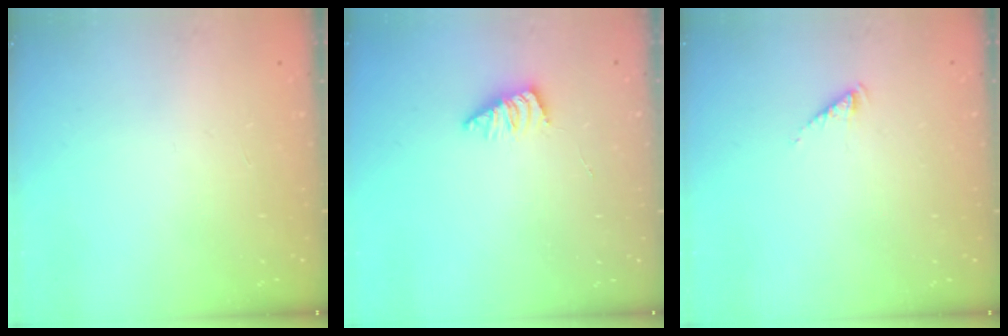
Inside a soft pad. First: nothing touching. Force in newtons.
{"total": 1.5, "press": 1.4, "slide": 0.4}
{"total": 1.7, "press": 1.6, "slide": 0.4}